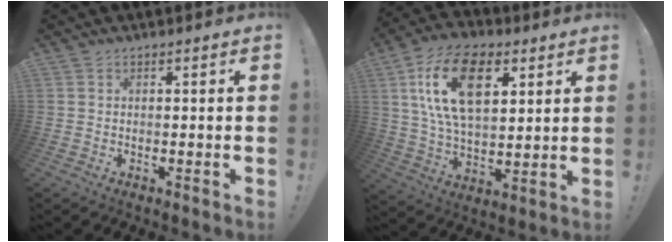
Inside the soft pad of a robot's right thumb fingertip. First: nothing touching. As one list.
[{"total": 20.2, "force": [8.0, 11.7, 14.4], "torque": [-0.256, -0.021, 0.137]}]